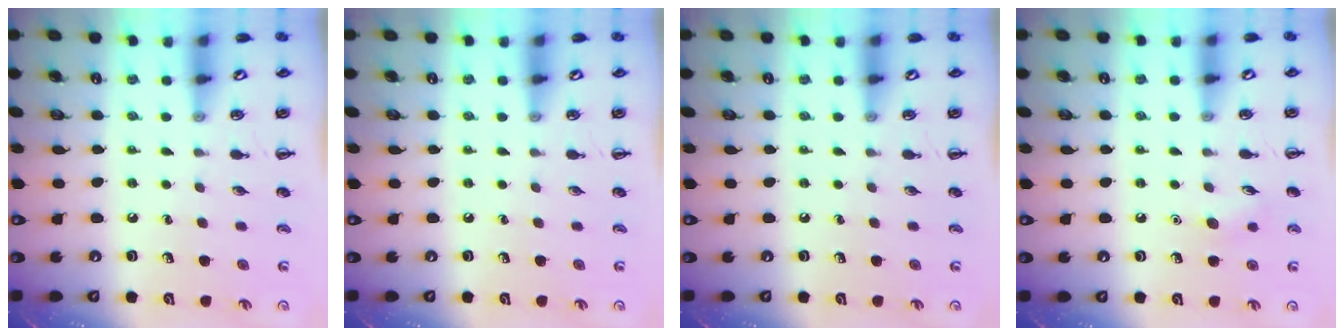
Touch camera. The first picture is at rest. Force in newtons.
{"total": 0.0}
{"total": 0.0}
{"total": 7.3, "press": 7.1, "slide": 1.6}